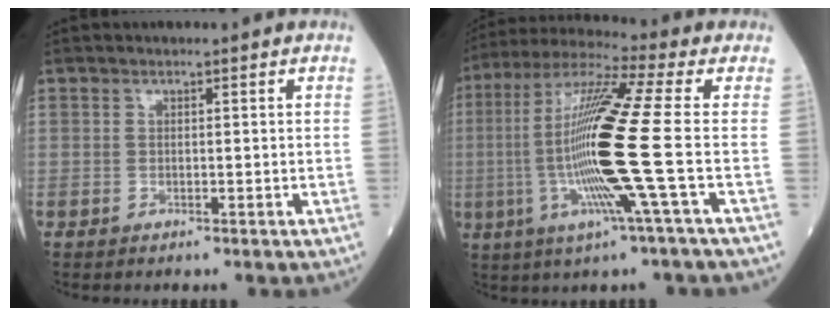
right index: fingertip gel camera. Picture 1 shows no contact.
{"total": 17.9, "force": [-2.6, -1.2, 17.7], "torque": [-0.362, -0.009, -0.064]}